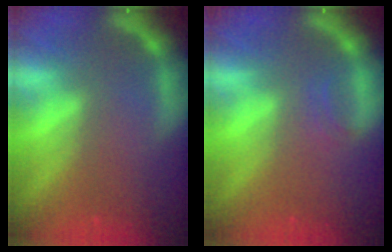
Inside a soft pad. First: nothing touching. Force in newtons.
{"total": 0.9}